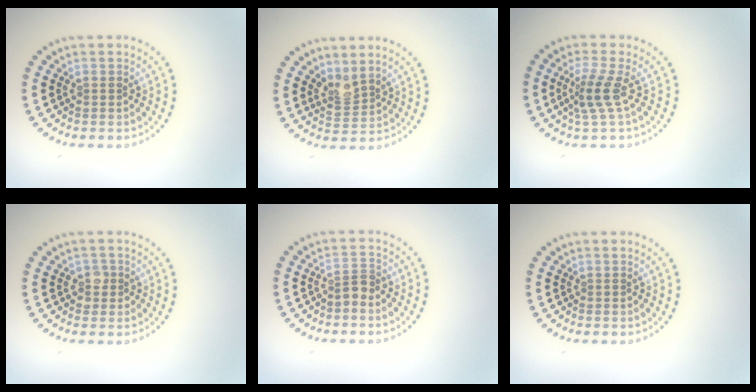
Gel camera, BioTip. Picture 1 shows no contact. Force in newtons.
{"total": 2.0, "press": 1.5, "slide": 1.4}
{"total": 2.6, "press": 1.9, "slide": 1.8}
{"total": 1.4, "press": 1.3, "slide": 0.7}
{"total": 1.6, "press": 1.3, "slide": 1.0}
{"total": 0.0}